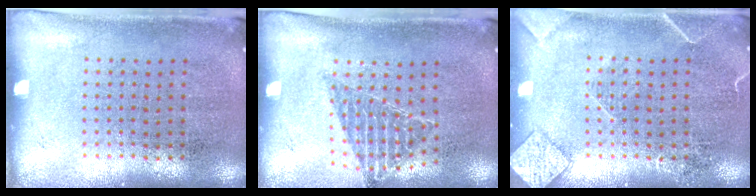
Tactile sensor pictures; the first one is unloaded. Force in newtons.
{"total": 0.9, "press": 0.8, "slide": 0.2}
{"total": 2.3, "press": 2.3, "slide": 0.3}